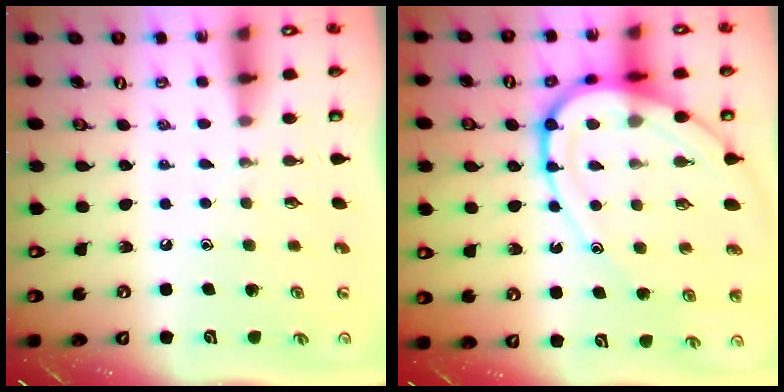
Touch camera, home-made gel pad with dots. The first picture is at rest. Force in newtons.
{"total": 16.7, "press": 16.6, "slide": 1.5}